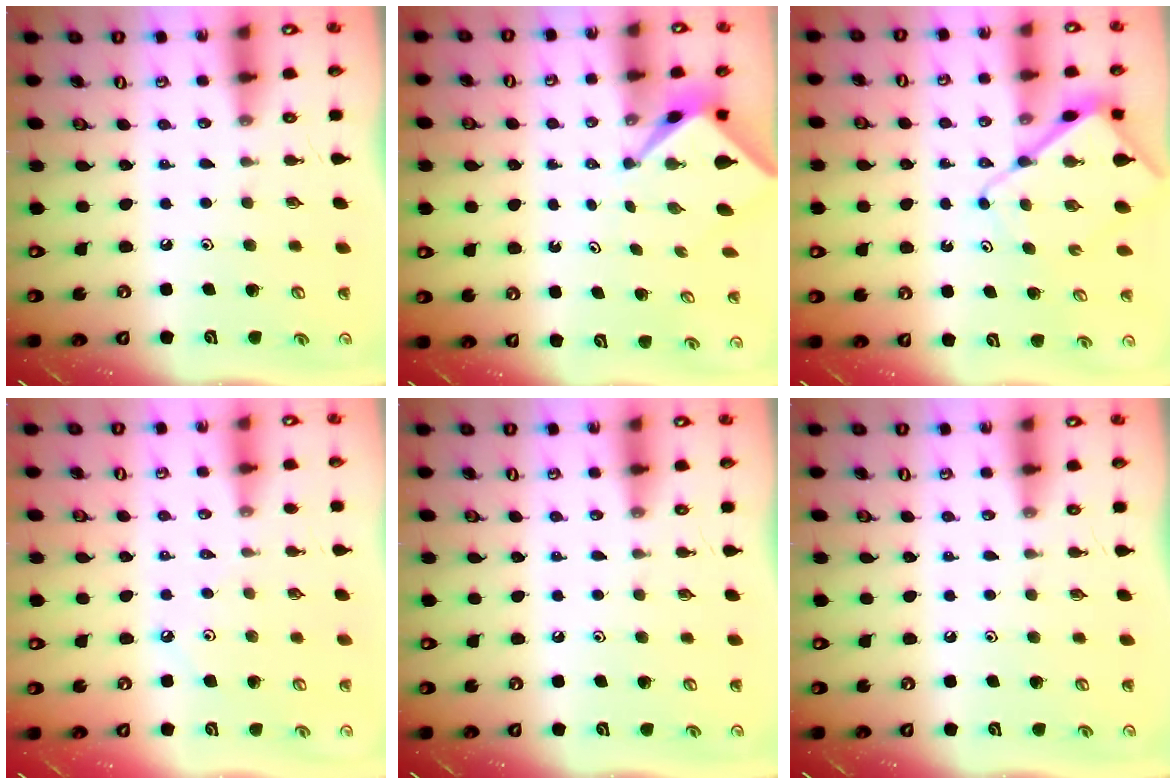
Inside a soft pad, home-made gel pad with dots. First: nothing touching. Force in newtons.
{"total": 2.1, "press": 2.1, "slide": 0.3}
{"total": 8.6, "press": 8.6, "slide": 0.8}
{"total": 1.7, "press": 1.7, "slide": 0.3}
{"total": 0.0}
{"total": 0.0}